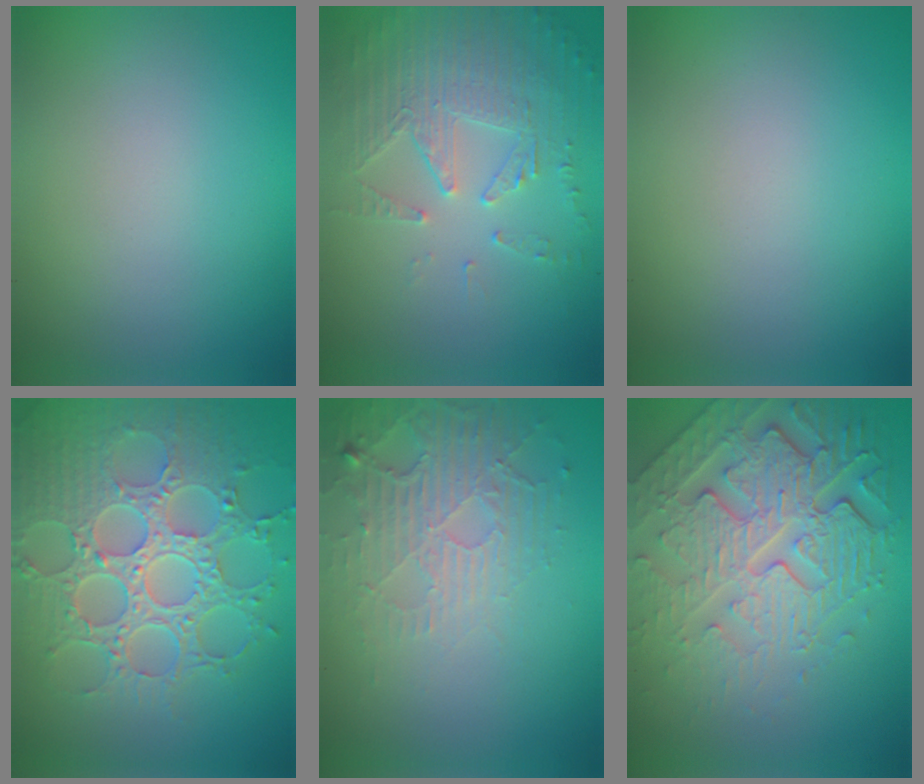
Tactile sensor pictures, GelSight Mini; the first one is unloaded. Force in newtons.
{"total": 5.5, "press": 3.7, "slide": 4.0}
{"total": 0.0}
{"total": 8.8, "press": 6.4, "slide": 5.9}
{"total": 5.3, "press": 3.3, "slide": 4.1}
{"total": 7.3, "press": 5.8, "slide": 4.5}